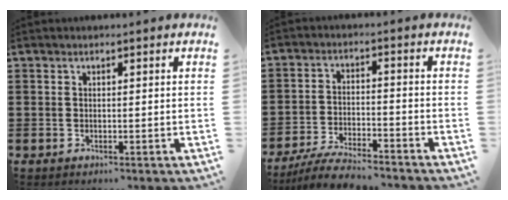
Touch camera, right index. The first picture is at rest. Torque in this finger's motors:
{"motor_torque": [0.30, 0.30, 0.29, 0.07]}